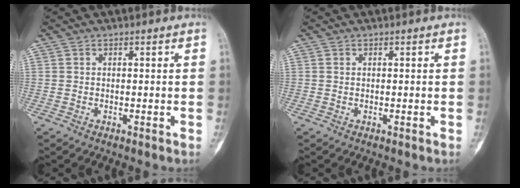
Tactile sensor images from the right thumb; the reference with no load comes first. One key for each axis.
{"total": 0.0}